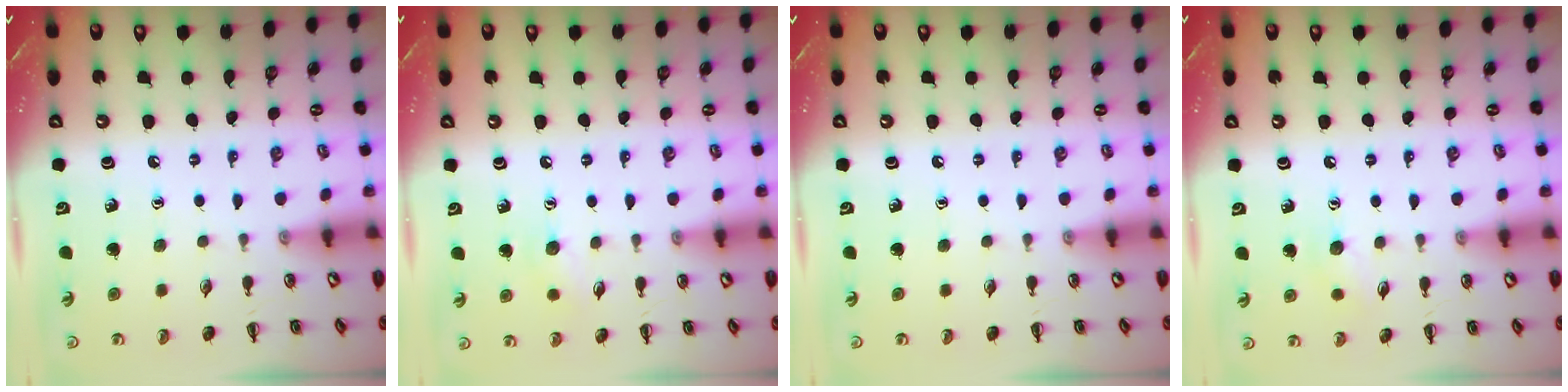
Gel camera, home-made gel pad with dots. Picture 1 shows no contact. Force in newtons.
{"total": 6.4, "press": 6.2, "slide": 1.4}
{"total": 0.0}
{"total": 6.3, "press": 6.1, "slide": 1.7}